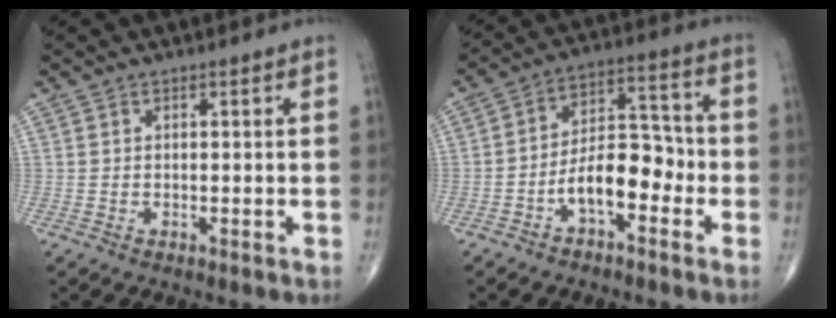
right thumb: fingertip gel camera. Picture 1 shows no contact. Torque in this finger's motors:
{"motor_torque": [1.19, 0.75, 1.01, -0.33, 0.07]}